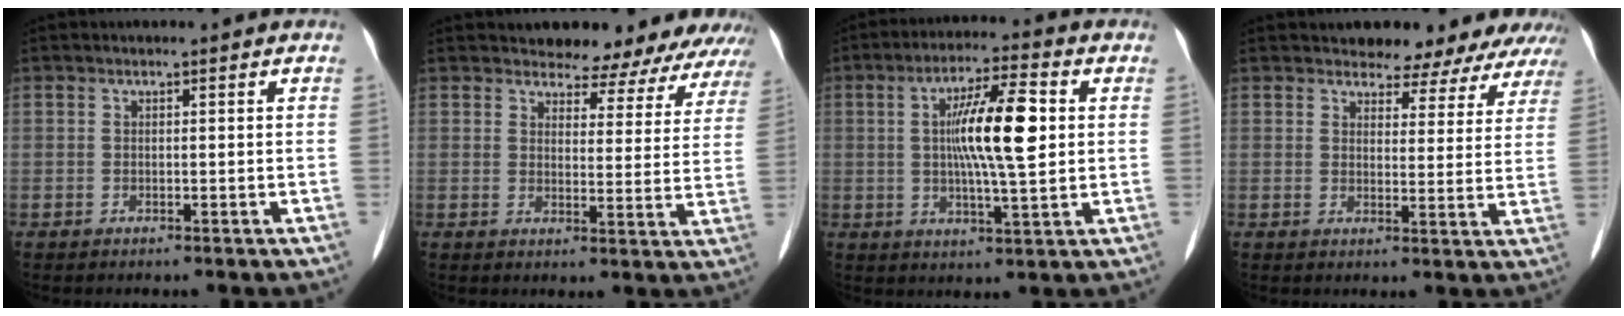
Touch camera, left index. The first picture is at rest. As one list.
[{"total": 13.5, "force": [12.9, 3.7, 2.2], "torque": [0.010, -0.019, 0.124]}, {"total": 11.3, "force": [1.6, 1.7, 11.1], "torque": [-0.198, 0.009, 0.025]}, {"total": 12.1, "force": [11.3, 3.4, 2.2], "torque": [0.004, -0.009, 0.107]}]